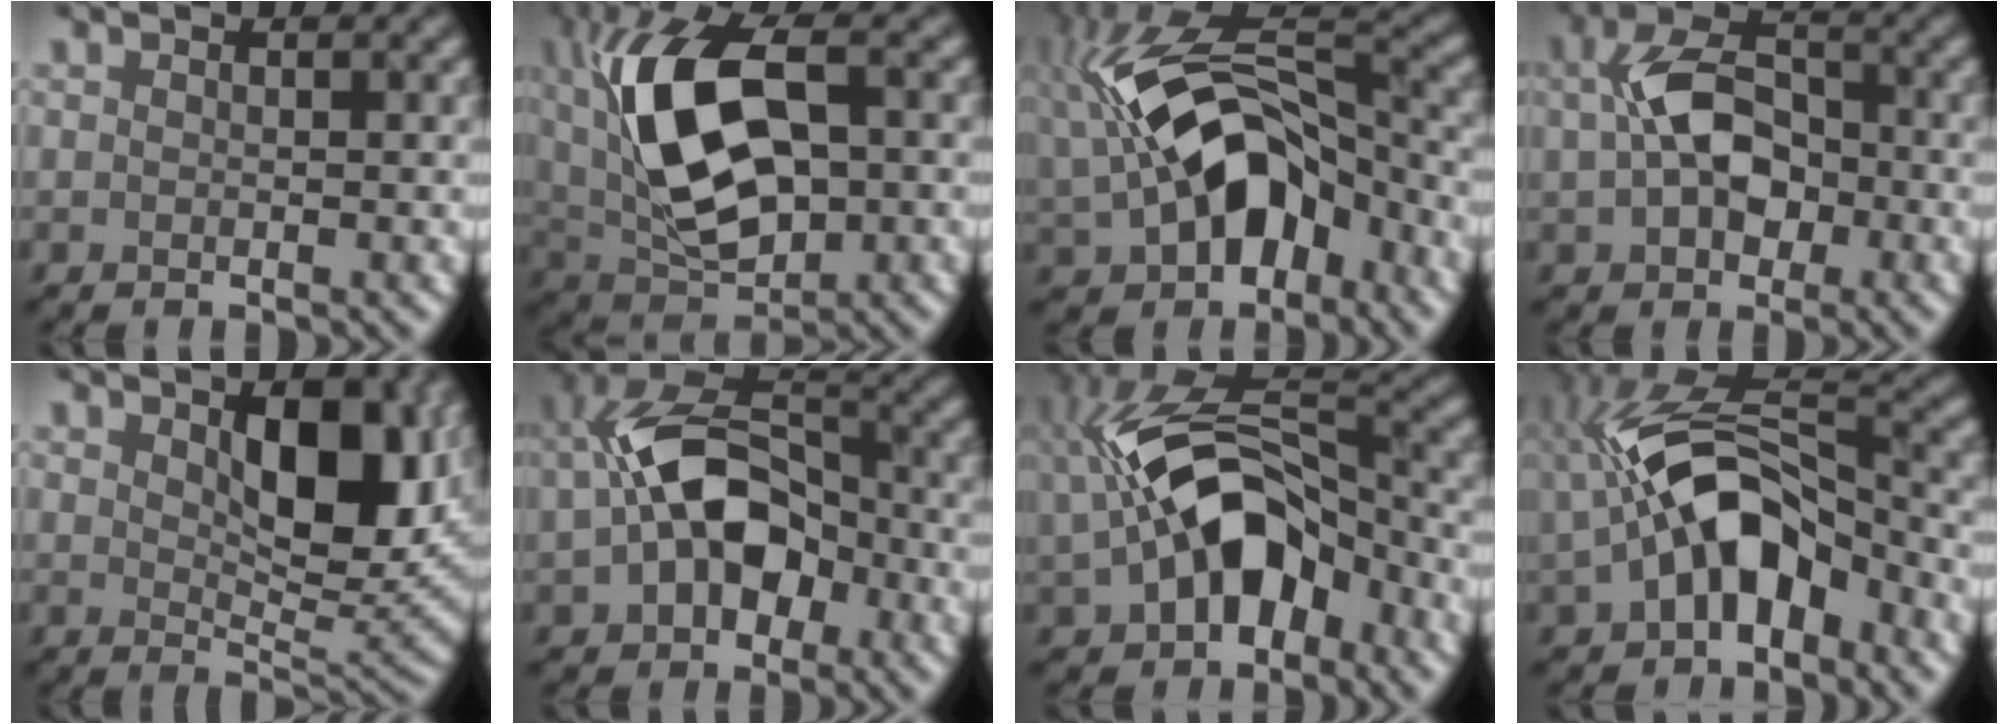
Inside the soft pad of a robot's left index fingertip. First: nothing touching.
{"total": 12.2, "force": [1.4, 6.3, 10.4], "torque": [-0.217, 0.008, 0.026]}
{"total": 12.2, "force": [-2.0, 7.4, 9.5], "torque": [-0.173, 0.005, -0.036]}
{"total": 6.0, "force": [-0.4, 4.0, 4.4], "torque": [-0.092, 0.004, -0.007]}
{"total": 8.7, "force": [1.9, 4.1, 7.4], "torque": [-0.116, -0.005, 0.039]}
{"total": 9.1, "force": [-1.4, 5.8, 6.8], "torque": [-0.136, 0.010, -0.028]}
{"total": 10.2, "force": [-1.9, 6.1, 7.9], "torque": [-0.149, 0.011, -0.031]}
{"total": 8.9, "force": [-2.1, 4.8, 7.1], "torque": [-0.141, 0.016, -0.037]}